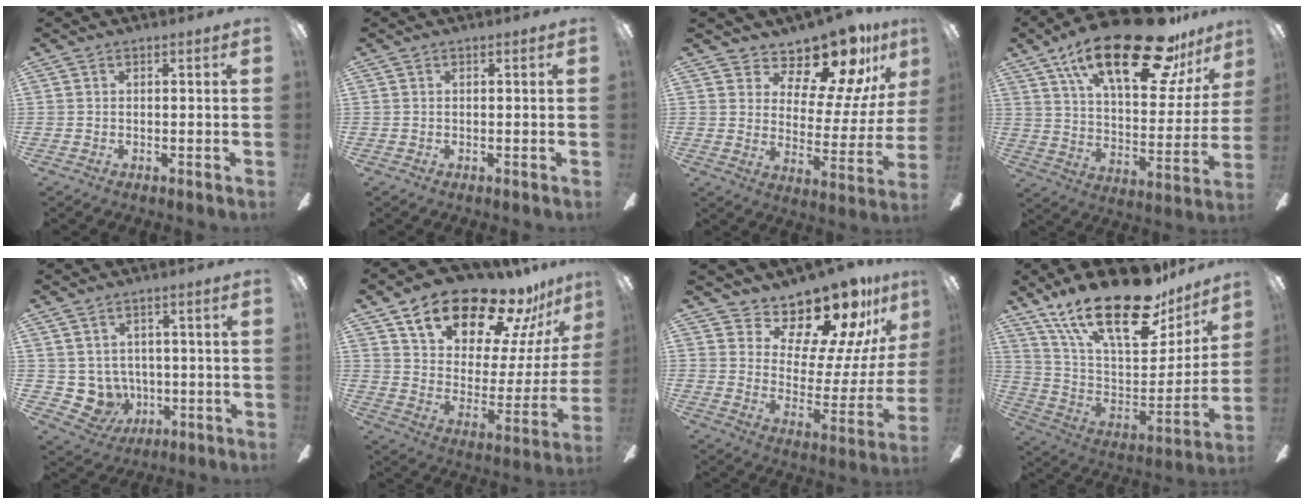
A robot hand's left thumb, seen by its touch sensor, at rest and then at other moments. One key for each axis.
{"total": 0.0}
{"total": 15.9, "fx": 13.0, "fy": 5.9, "fz": 7.1, "tx": -0.110, "ty": -0.105, "tz": 0.221}
{"total": 28.2, "fx": 18.1, "fy": 10.4, "fz": 19.1, "tx": -0.297, "ty": -0.101, "tz": 0.295}
{"total": 6.5, "fx": 1.3, "fy": 6.3, "fz": 1.3, "tx": -0.061, "ty": -0.014, "tz": 0.033}
{"total": 22.3, "fx": 17.0, "fy": 9.5, "fz": 10.9, "tx": -0.184, "ty": -0.109, "tz": 0.297}
{"total": 18.2, "fx": 16.0, "fy": 5.9, "fz": 6.4, "tx": -0.098, "ty": -0.139, "tz": 0.271}
{"total": 26.9, "fx": 17.8, "fy": 10.4, "fz": 17.2, "tx": -0.290, "ty": -0.103, "tz": 0.304}